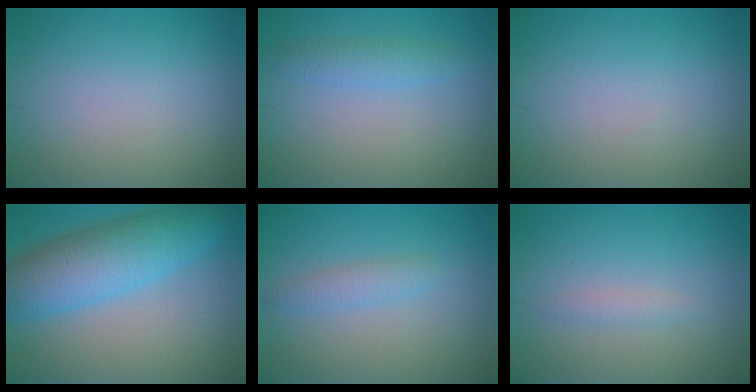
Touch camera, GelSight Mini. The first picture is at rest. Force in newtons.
{"total": 2.0, "press": 2.0, "slide": 0.1}
{"total": 0.0}
{"total": 7.7, "press": 7.7, "slide": 0.2}
{"total": 1.7, "press": 1.7, "slide": 0.1}
{"total": 1.0, "press": 1.0, "slide": 0.1}